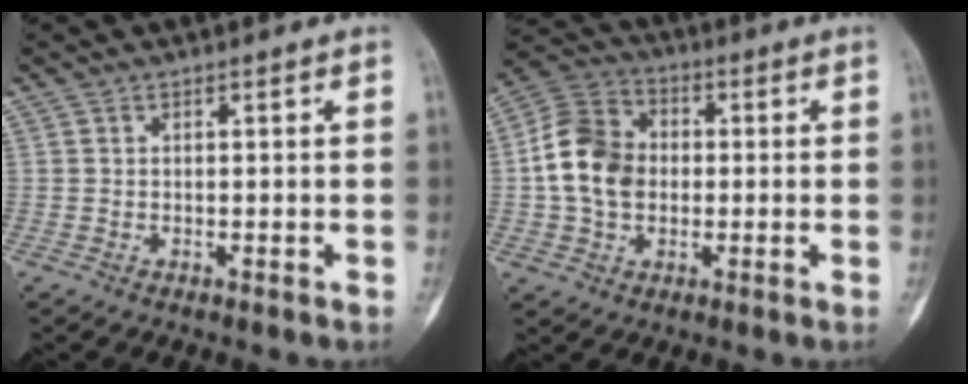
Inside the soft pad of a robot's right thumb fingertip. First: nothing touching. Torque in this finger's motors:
{"motor_torque": [0.77, 0.67, 0.58, -0.84, 0.22]}